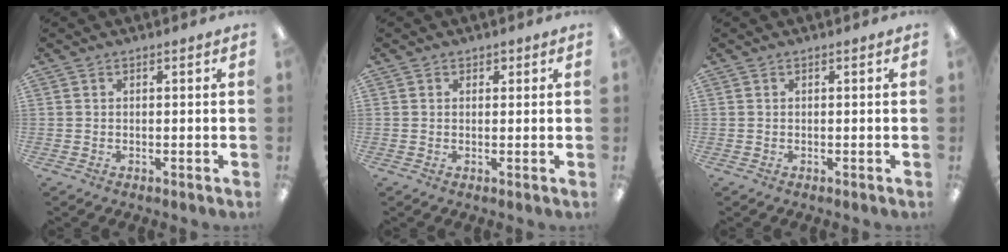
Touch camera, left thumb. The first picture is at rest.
{"total": 1.0, "force": [0.5, 0.8, -0.3], "torque": [0.015, -0.001, 0.007]}
{"total": 0.0}